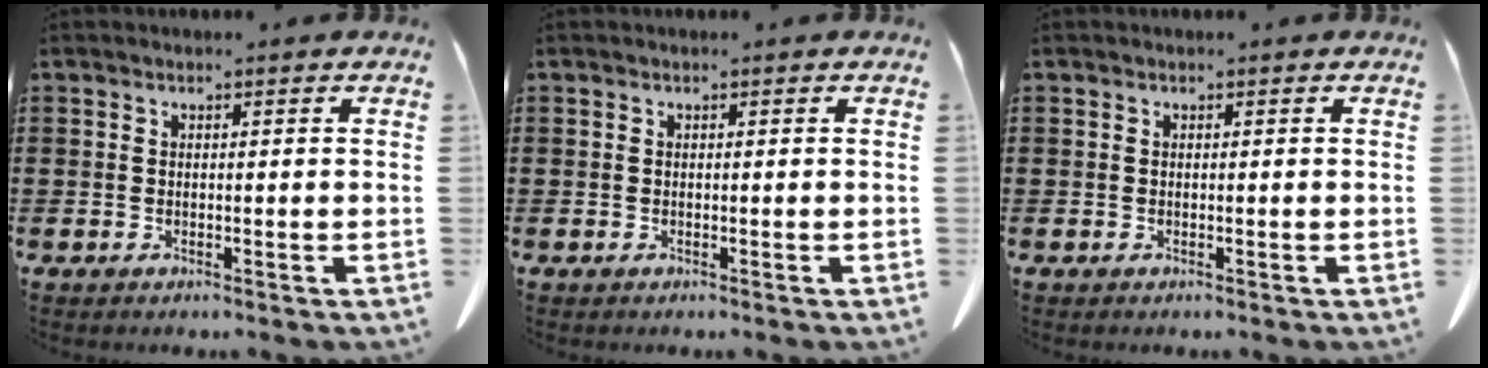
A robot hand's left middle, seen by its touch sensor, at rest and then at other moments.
{"total": 0.0}
{"total": 0.0}